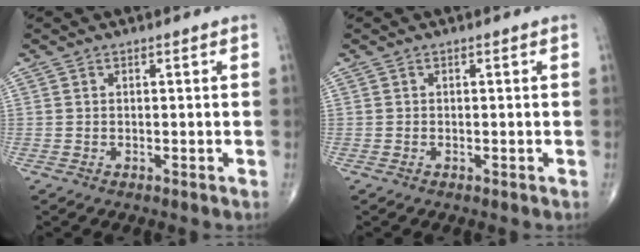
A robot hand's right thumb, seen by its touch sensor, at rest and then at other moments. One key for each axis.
{"total": 0.0}